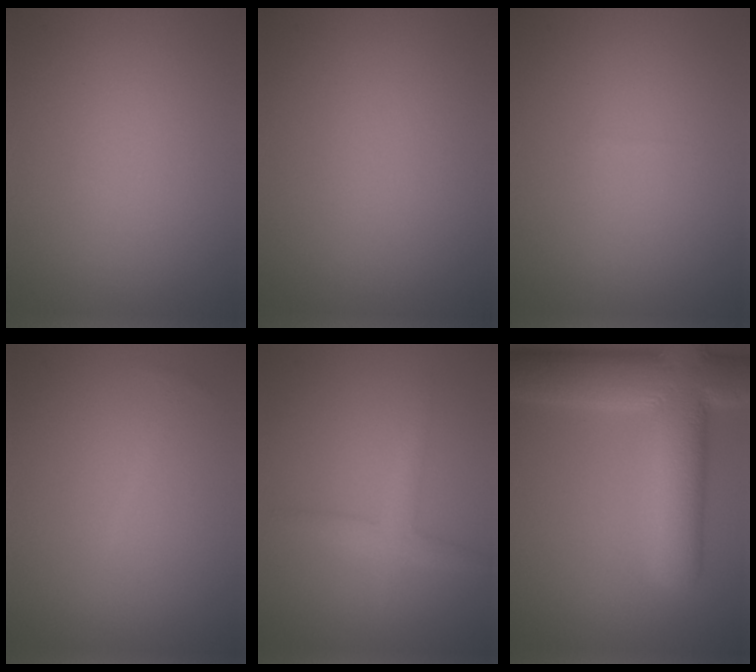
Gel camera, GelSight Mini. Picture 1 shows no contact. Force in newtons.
{"total": 0.0}
{"total": 0.0}
{"total": 0.7, "press": 0.7, "slide": 0.1}
{"total": 2.4, "press": 2.4, "slide": 0.1}
{"total": 11.2, "press": 11.2, "slide": 1.2}